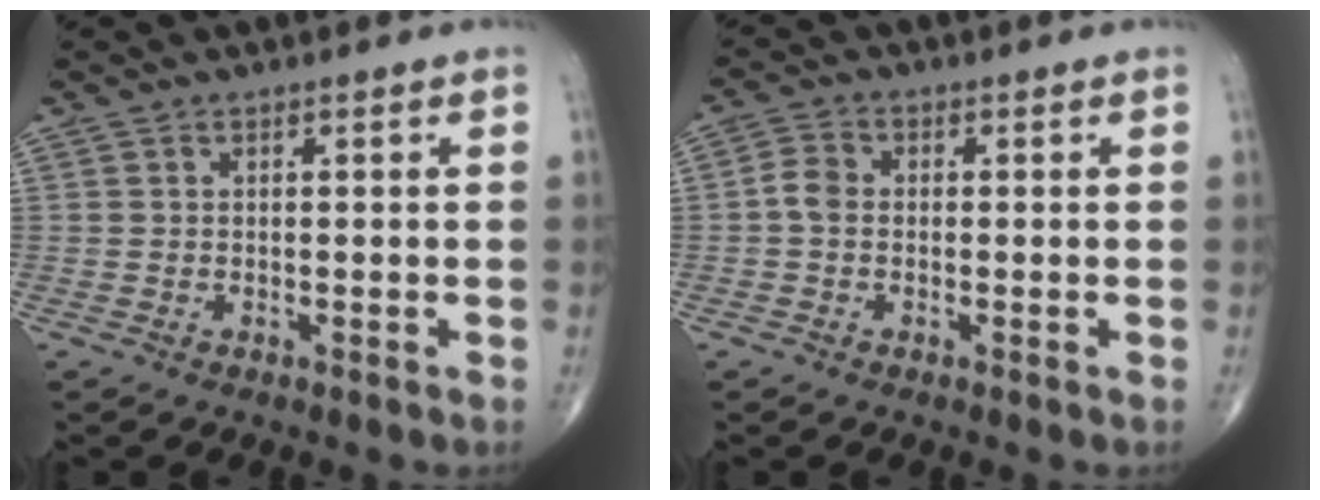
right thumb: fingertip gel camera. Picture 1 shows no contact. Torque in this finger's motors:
{"motor_torque": [-0.01, 0.04, 0.26, -0.21, 0.03]}